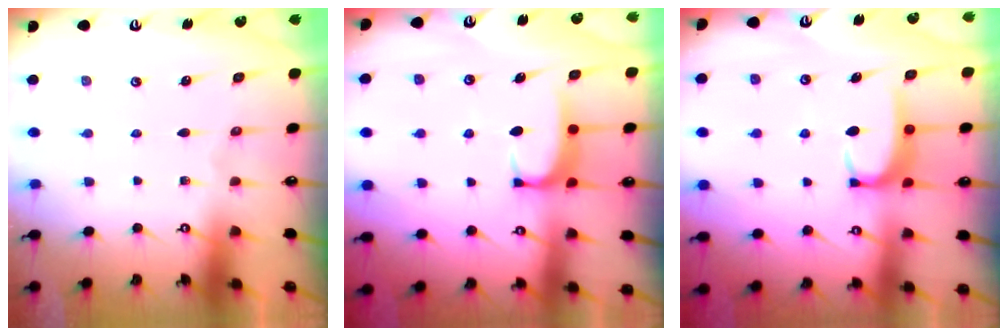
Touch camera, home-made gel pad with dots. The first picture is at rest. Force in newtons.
{"total": 1.8, "press": 1.7, "slide": 0.5}
{"total": 3.5, "press": 3.4, "slide": 0.4}